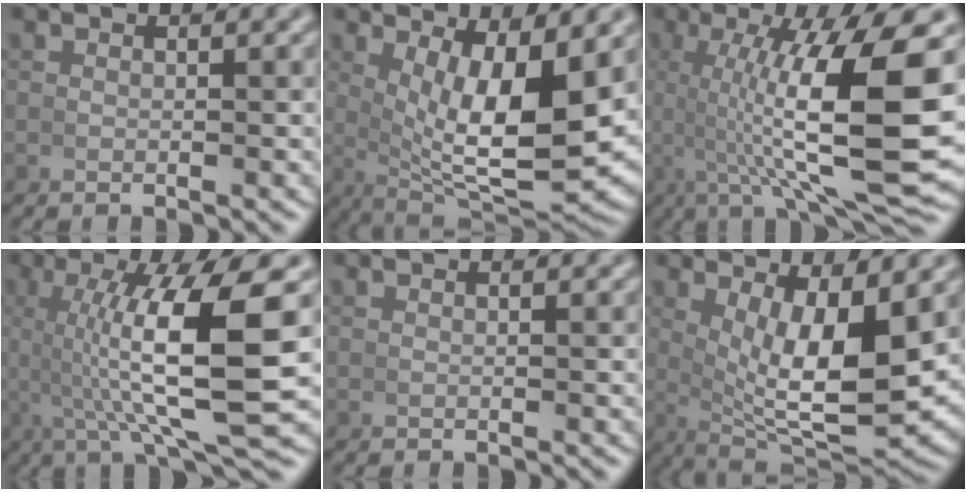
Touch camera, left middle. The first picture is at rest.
{"total": 12.3, "force": [1.4, 4.8, 11.2], "torque": [-0.180, -0.041, 0.042]}
{"total": 13.4, "force": [-0.1, 2.8, 13.1], "torque": [-0.185, 0.003, 0.004]}
{"total": 11.4, "force": [1.1, 2.0, 11.2], "torque": [-0.188, 0.003, 0.020]}
{"total": 0.0}
{"total": 11.1, "force": [1.1, 4.2, 10.2], "torque": [-0.161, -0.040, 0.038]}